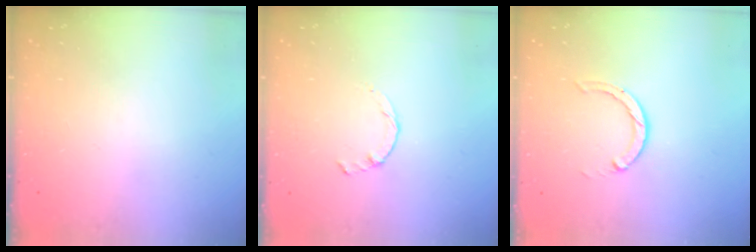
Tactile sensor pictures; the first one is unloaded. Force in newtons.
{"total": 0.8, "press": 0.7, "slide": 0.2}
{"total": 2.0, "press": 2.0, "slide": 0.3}